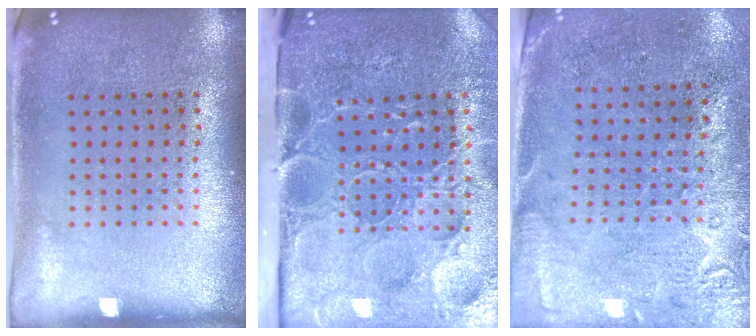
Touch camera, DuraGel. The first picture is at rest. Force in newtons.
{"total": 5.2, "press": 4.2, "slide": 3.0}
{"total": 2.8, "press": 2.4, "slide": 1.4}